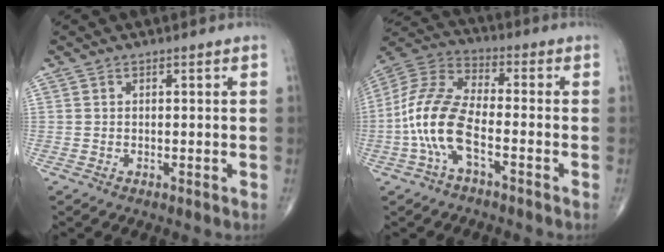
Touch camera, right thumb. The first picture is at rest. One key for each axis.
{"total": 13.1, "fx": -4.0, "fy": 5.7, "fz": 11.1, "tx": -0.242, "ty": 0.038, "tz": -0.084}